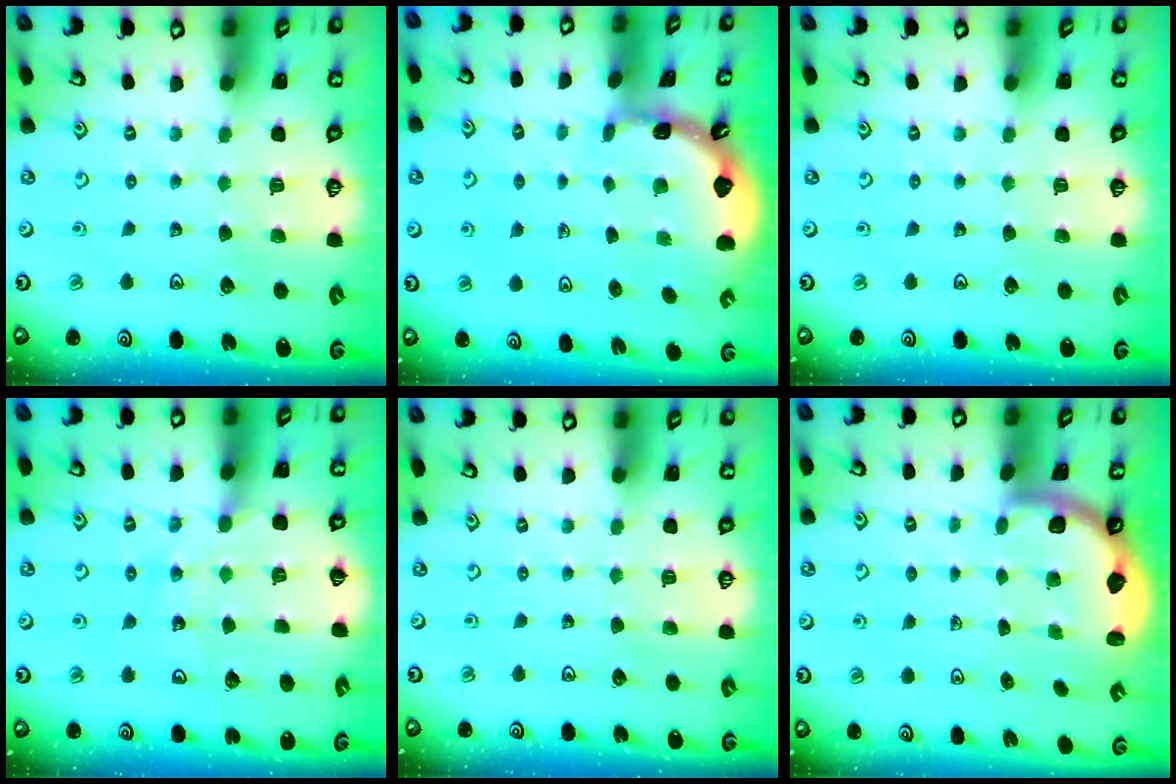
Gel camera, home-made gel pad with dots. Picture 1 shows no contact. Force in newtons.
{"total": 1.8, "press": 1.8, "slide": 0.1}
{"total": 0.0}
{"total": 9.5, "press": 9.5, "slide": 0.2}
{"total": 0.0}
{"total": 1.8, "press": 1.8, "slide": 0.1}